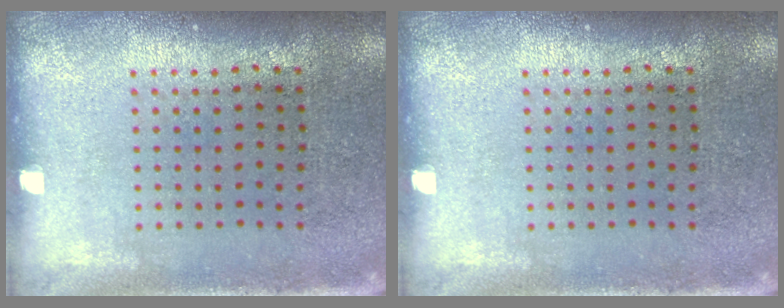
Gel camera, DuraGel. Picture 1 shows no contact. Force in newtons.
{"total": 0.0}